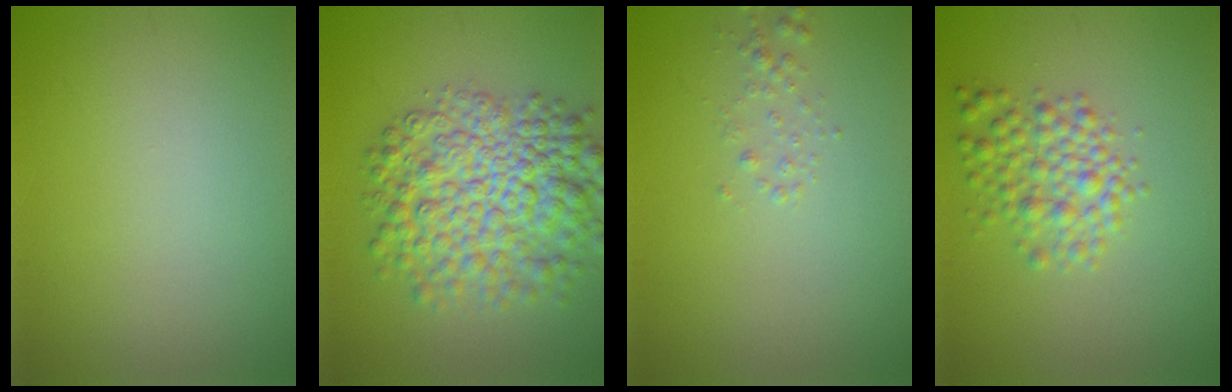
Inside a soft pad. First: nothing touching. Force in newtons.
{"total": 8.5, "press": 8.5, "slide": 0.1}
{"total": 0.9, "press": 0.9, "slide": 0.0}
{"total": 3.5, "press": 3.5, "slide": 0.1}